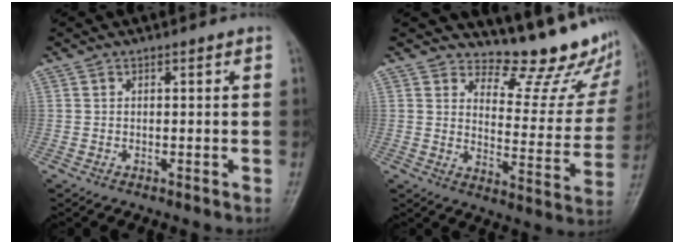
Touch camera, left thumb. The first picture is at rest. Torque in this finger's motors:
{"motor_torque": [0.25, 0.01, -0.44, -0.61, 0.01]}